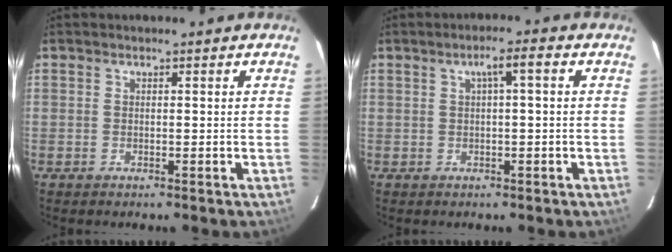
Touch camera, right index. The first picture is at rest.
{"total": 3.2, "force": [0.6, 0.2, 3.2], "torque": [-0.057, 0.009, 0.012]}